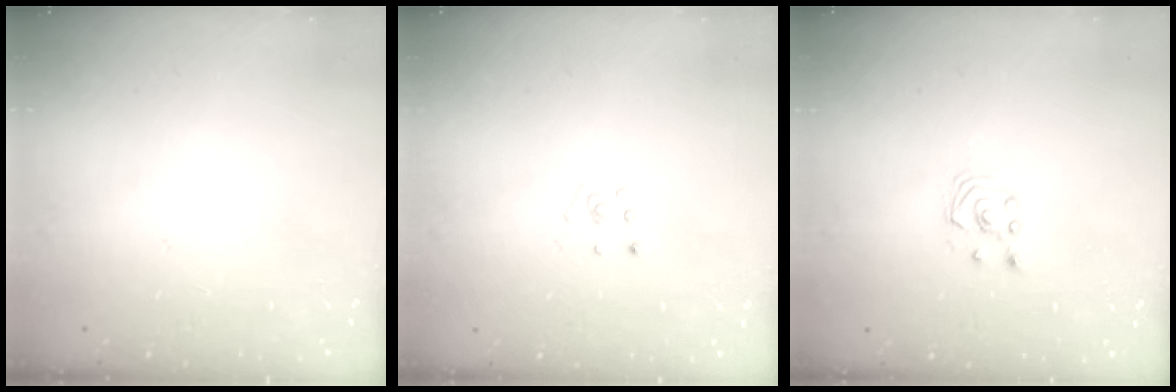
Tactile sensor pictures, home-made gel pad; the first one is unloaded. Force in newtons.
{"total": 2.2, "press": 2.2, "slide": 0.2}
{"total": 1.8, "press": 1.8, "slide": 0.2}